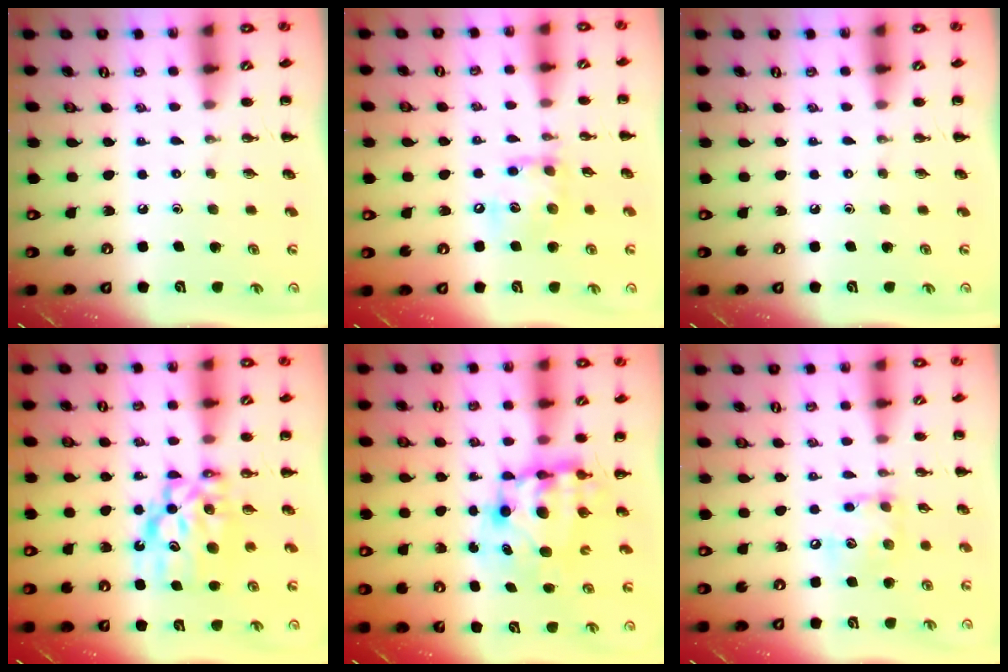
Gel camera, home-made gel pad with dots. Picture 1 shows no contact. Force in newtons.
{"total": 11.7, "press": 11.7, "slide": 1.2}
{"total": 0.0}
{"total": 9.0, "press": 8.7, "slide": 2.4}
{"total": 9.7, "press": 9.3, "slide": 3.0}
{"total": 10.3, "press": 10.2, "slide": 0.8}